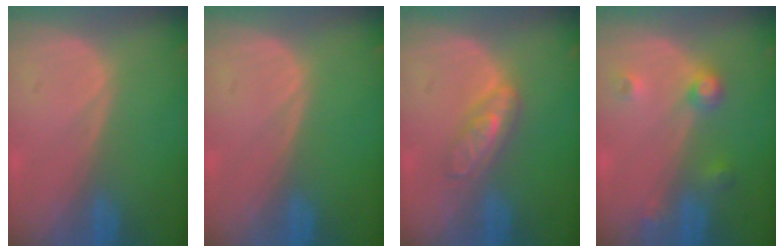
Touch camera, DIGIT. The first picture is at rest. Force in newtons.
{"total": 0.0}
{"total": 4.5, "press": 4.1, "slide": 1.8}
{"total": 3.7, "press": 3.4, "slide": 1.3}